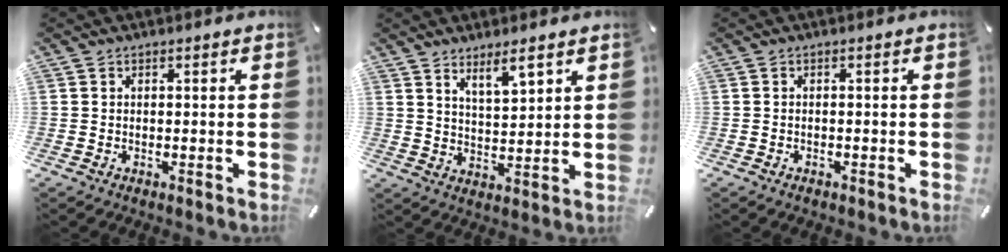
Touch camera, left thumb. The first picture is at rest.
{"total": 5.6, "force": [4.9, 1.5, 2.3], "torque": [-0.033, -0.033, 0.085]}
{"total": 1.0, "force": [-0.6, 0.5, 0.5], "torque": [-0.012, 0.000, -0.013]}